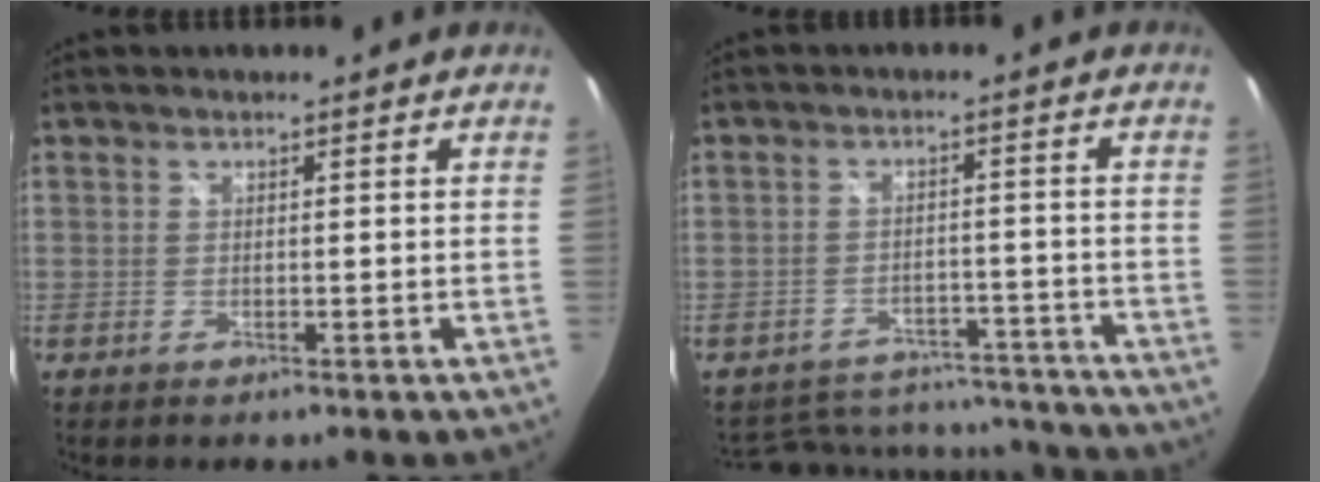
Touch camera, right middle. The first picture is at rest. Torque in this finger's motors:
{"motor_torque": [-0.72, -0.88, -0.24, -0.07]}